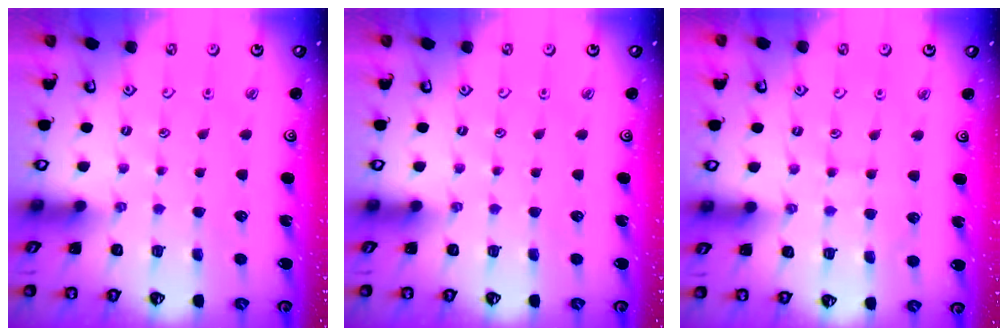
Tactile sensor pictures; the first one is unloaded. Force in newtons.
{"total": 0.0}
{"total": 4.6, "press": 4.5, "slide": 0.5}